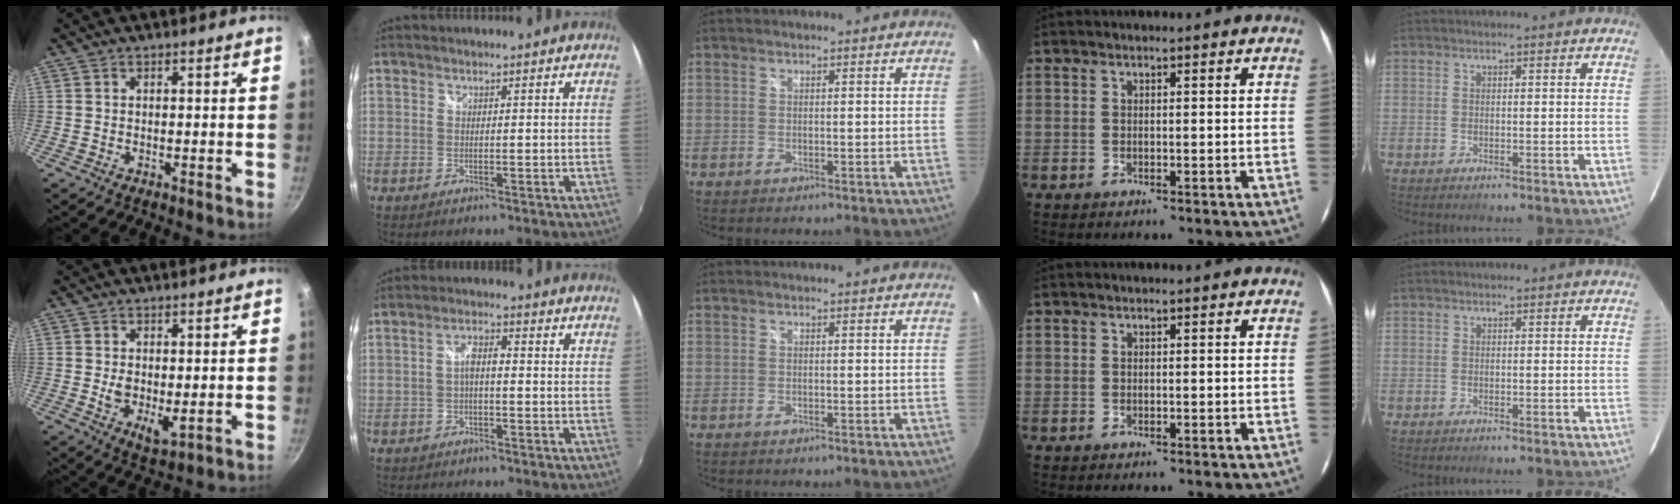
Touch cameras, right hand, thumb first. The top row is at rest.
{"thumb": {"total": 5.2, "force": [0.1, 2.8, 4.4], "torque": [-0.074, -0.019, 0.005]}, "index": {"total": 3.1, "force": [-0.6, 1.0, 2.8], "torque": [-0.055, 0.010, -0.012]}}